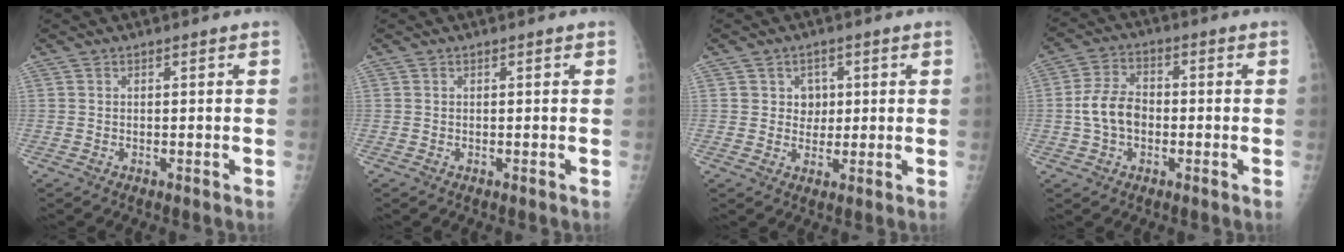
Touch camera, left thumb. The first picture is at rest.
{"total": 0.0}
{"total": 3.8, "force": [0.9, 3.4, 1.4], "torque": [0.007, 0.000, 0.011]}
{"total": 8.1, "force": [-1.1, 5.7, 5.6], "torque": [-0.097, 0.021, -0.026]}